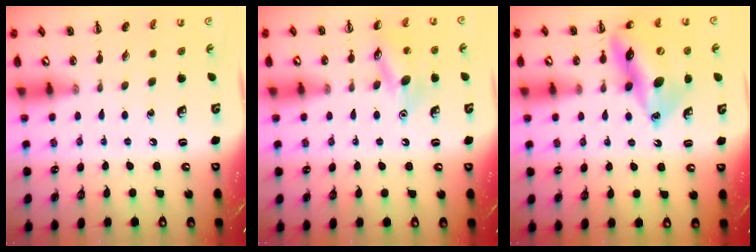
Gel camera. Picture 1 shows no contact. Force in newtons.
{"total": 12.2, "press": 12.1, "slide": 1.9}
{"total": 17.5, "press": 17.1, "slide": 3.6}